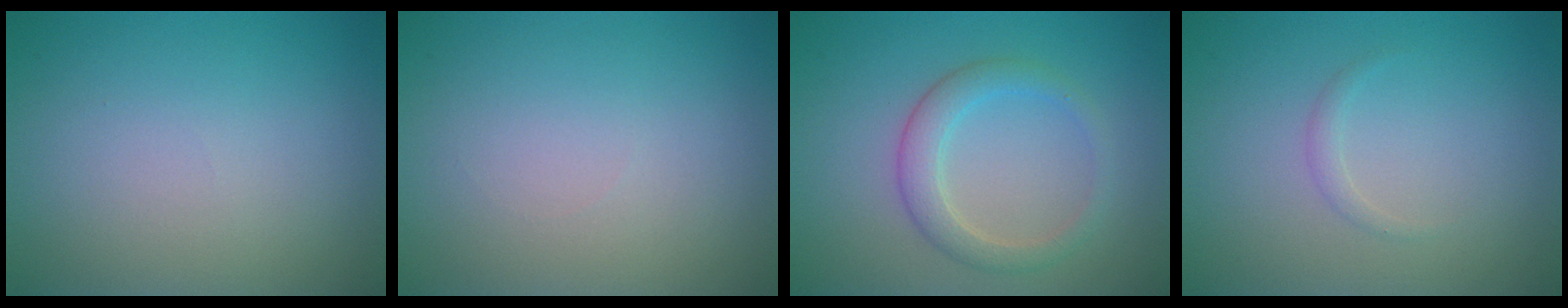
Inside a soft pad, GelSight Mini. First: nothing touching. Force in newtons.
{"total": 0.0}
{"total": 2.8, "press": 2.8, "slide": 0.2}
{"total": 0.8, "press": 0.8, "slide": 0.0}